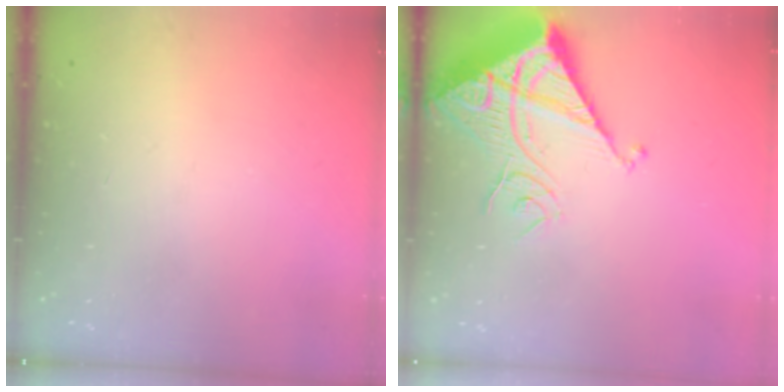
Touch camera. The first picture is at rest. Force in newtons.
{"total": 13.1, "press": 13.0, "slide": 1.5}